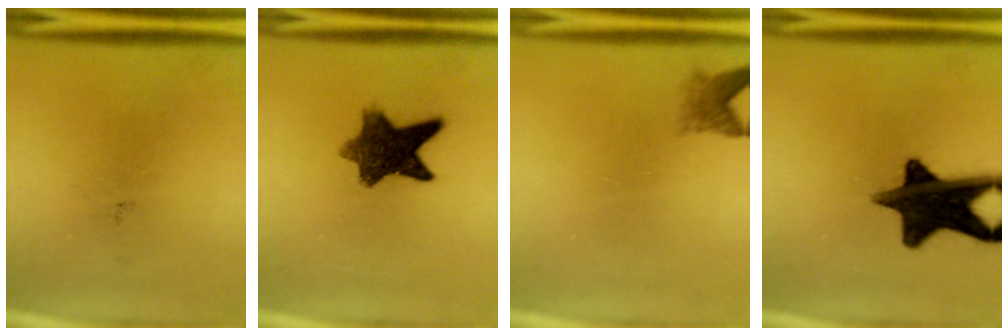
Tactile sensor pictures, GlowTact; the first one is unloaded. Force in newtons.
{"total": 9.5}
{"total": 2.2}
{"total": 15.7}